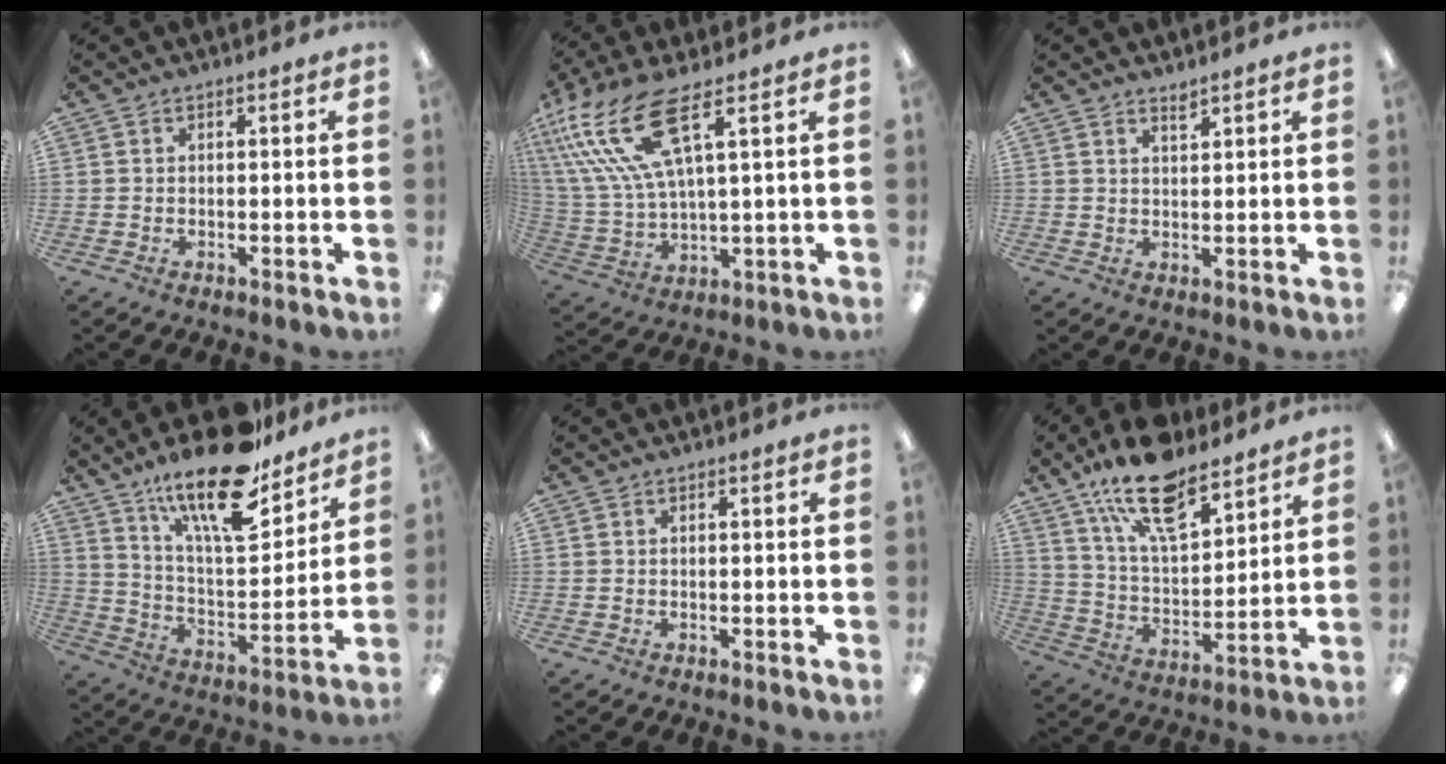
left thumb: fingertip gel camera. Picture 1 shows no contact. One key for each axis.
{"total": 17.6, "fx": 9.4, "fy": 5.5, "fz": 13.8, "tx": -0.317, "ty": -0.039, "tz": 0.157}
{"total": 2.0, "fx": 1.9, "fy": 0.0, "fz": 0.5, "tx": -0.013, "ty": -0.006, "tz": 0.036}
{"total": 21.5, "fx": 15.7, "fy": 7.0, "fz": 13.0, "tx": -0.221, "ty": -0.096, "tz": 0.264}
{"total": 0.0}
{"total": 18.6, "fx": 13.2, "fy": 7.5, "fz": 10.6, "tx": -0.188, "ty": -0.066, "tz": 0.231}